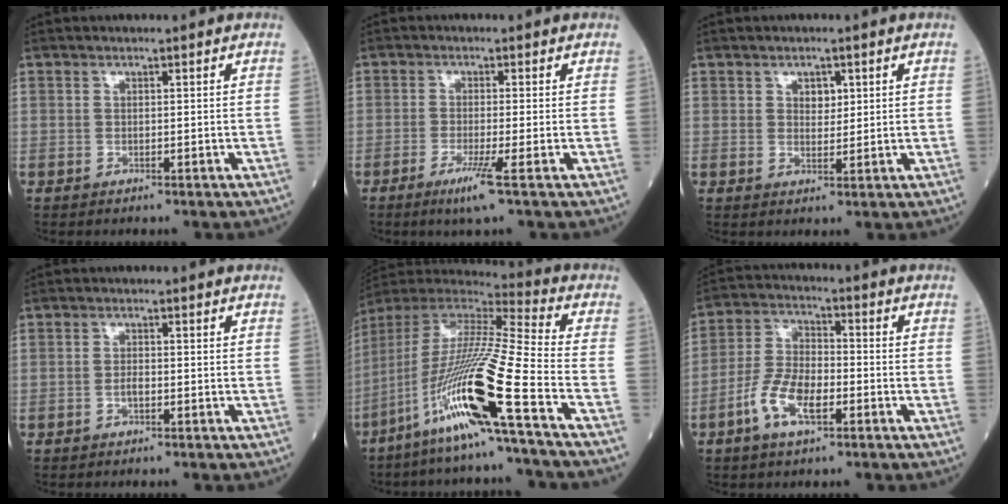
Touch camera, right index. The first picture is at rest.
{"total": 4.1, "force": [-2.2, -0.8, 3.3], "torque": [-0.065, -0.014, -0.046]}
{"total": 2.2, "force": [0.9, 1.5, 1.4], "torque": [-0.016, -0.001, 0.014]}
{"total": 1.1, "force": [-0.5, 0.4, 0.9], "torque": [-0.018, 0.002, -0.010]}
{"total": 21.4, "force": [-10.4, -1.5, 18.6], "torque": [-0.402, -0.045, -0.209]}
{"total": 8.3, "force": [-3.6, 3.2, 6.7], "torque": [-0.145, 0.005, -0.073]}